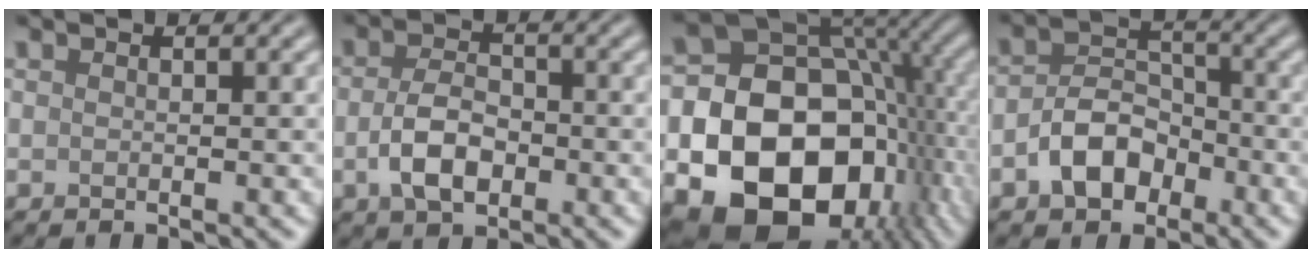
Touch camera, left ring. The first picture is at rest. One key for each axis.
{"total": 4.4, "fx": -1.1, "fy": 2.6, "fz": 3.3, "tx": -0.071, "ty": -0.001, "tz": -0.024}
{"total": 18.7, "fx": -4.8, "fy": 14.5, "fz": 10.9, "tx": -0.182, "ty": -0.023, "tz": -0.078}
{"total": 4.7, "fx": -2.2, "fy": 3.2, "fz": 2.7, "tx": -0.047, "ty": 0.006, "tz": -0.046}